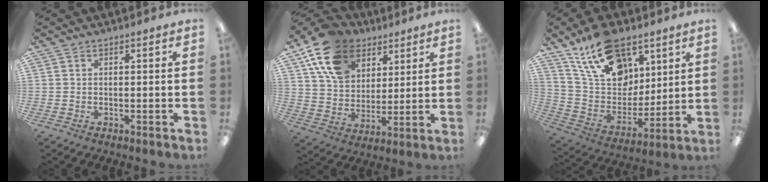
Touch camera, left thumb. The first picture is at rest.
{"total": 16.5, "force": [9.7, 11.4, 7.0], "torque": [-0.145, -0.034, 0.190]}
{"total": 20.5, "force": [12.2, 12.5, 10.6], "torque": [-0.190, -0.050, 0.227]}